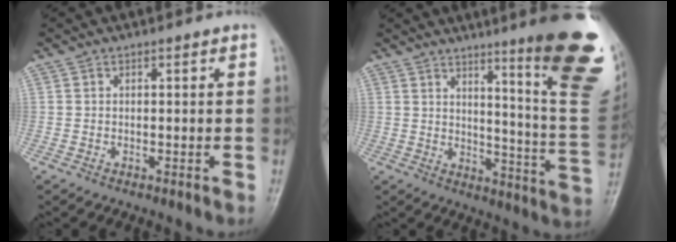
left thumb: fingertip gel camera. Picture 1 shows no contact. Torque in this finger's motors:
{"motor_torque": [2.81, 1.32, 1.36, -1.41, 0.34]}